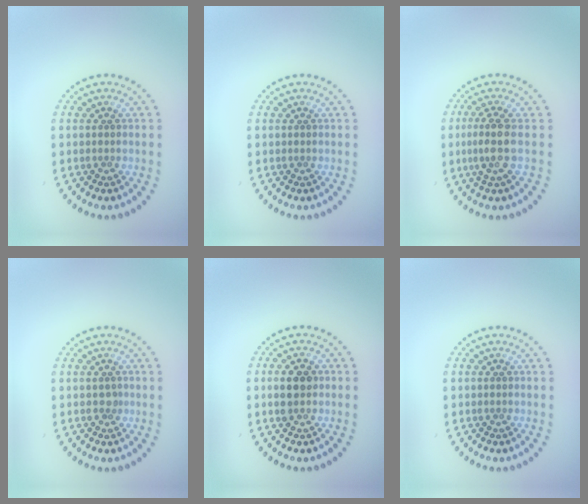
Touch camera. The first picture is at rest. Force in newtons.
{"total": 0.0}
{"total": 2.5, "press": 2.0, "slide": 1.5}
{"total": 0.6, "press": 0.5, "slide": 0.4}
{"total": 2.4, "press": 2.4, "slide": 0.3}
{"total": 0.0}